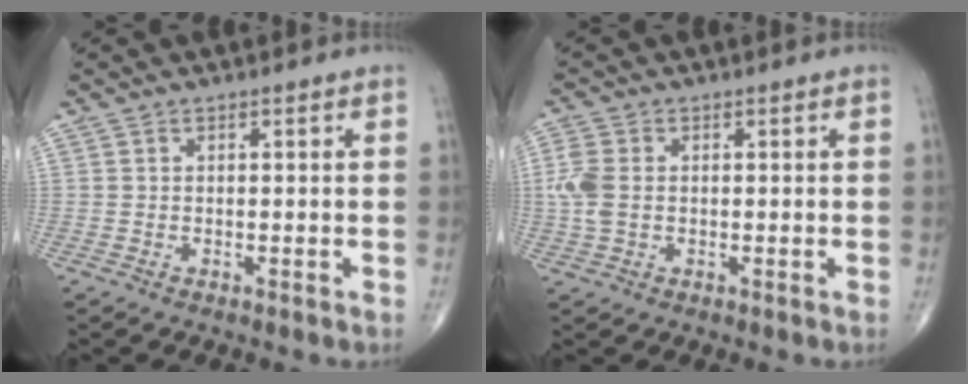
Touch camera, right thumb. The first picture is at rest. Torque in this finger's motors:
{"motor_torque": [0.09, 0.08, 0.45, 0.22, 0.05]}